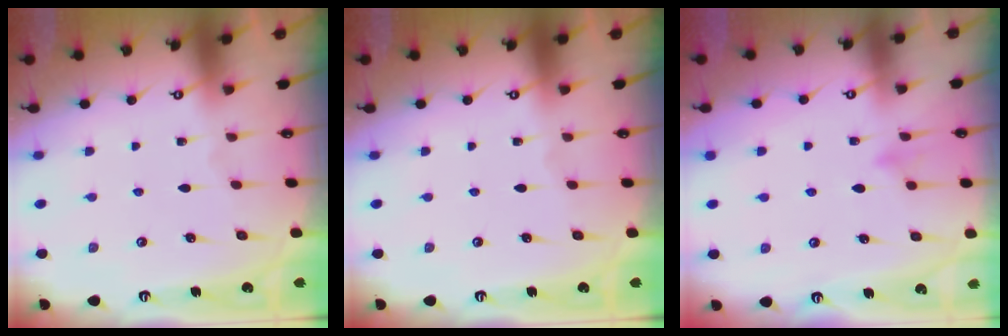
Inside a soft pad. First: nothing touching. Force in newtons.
{"total": 0.0}
{"total": 8.7, "press": 8.7, "slide": 0.9}